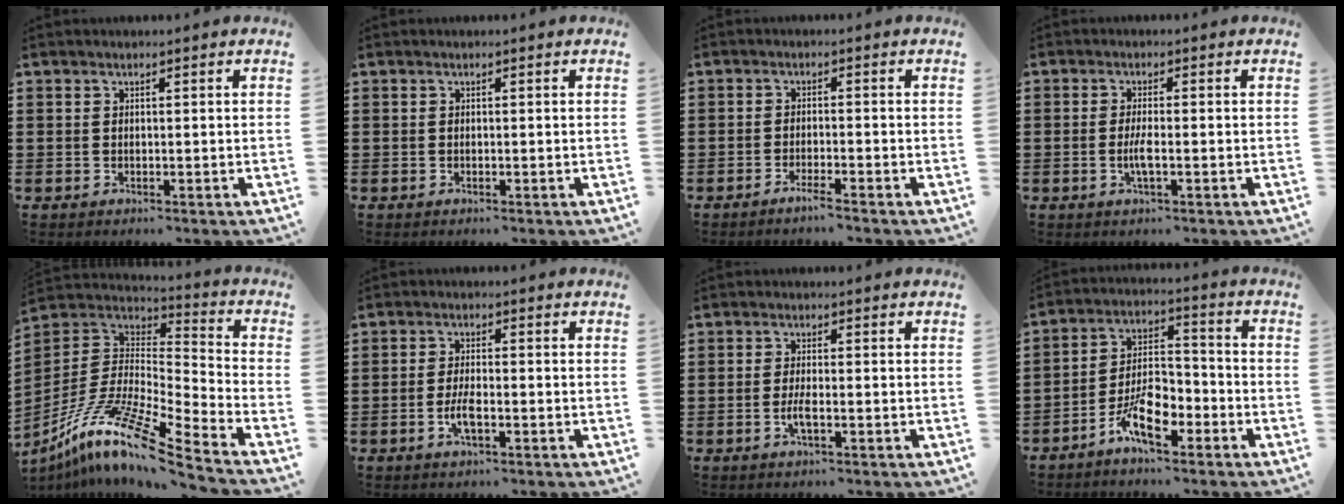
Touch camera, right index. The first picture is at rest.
{"total": 0.0}
{"total": 2.0, "force": [-1.7, -0.2, 1.0], "torque": [-0.016, -0.002, -0.031]}
{"total": 3.1, "force": [-0.9, 0.3, 2.9], "torque": [-0.067, -0.008, -0.020]}
{"total": 12.7, "force": [-8.7, 1.6, 9.1], "torque": [-0.188, 0.000, -0.174]}
{"total": 3.4, "force": [-1.4, 0.9, 3.0], "torque": [-0.066, -0.004, -0.028]}
{"total": 2.7, "force": [-1.0, 0.4, 2.5], "torque": [-0.051, -0.004, -0.020]}
{"total": 8.7, "force": [-5.2, 3.6, 6.0], "torque": [-0.118, 0.009, -0.092]}